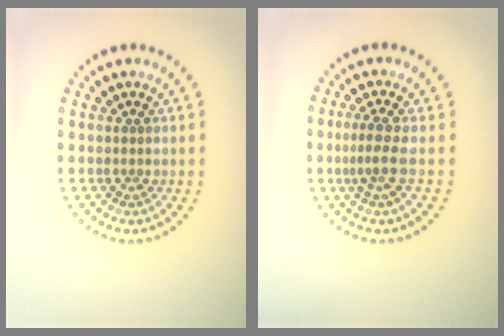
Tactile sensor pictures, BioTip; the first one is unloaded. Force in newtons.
{"total": 2.3, "press": 1.5, "slide": 1.7}